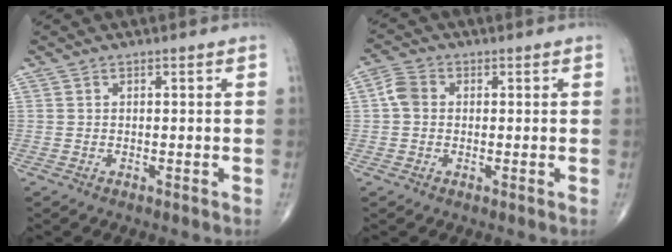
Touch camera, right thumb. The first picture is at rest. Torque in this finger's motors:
{"motor_torque": [0.01, 0.01, 0.06, -0.05, 0.00]}